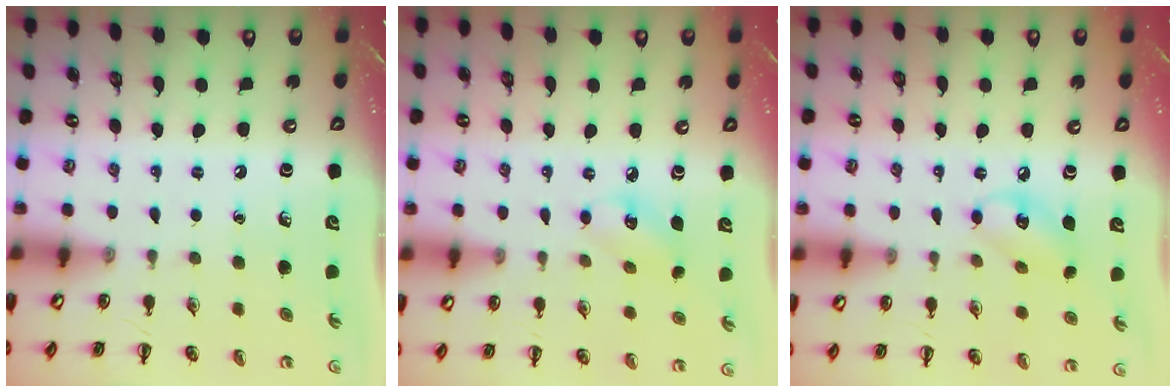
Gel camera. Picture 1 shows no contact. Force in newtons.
{"total": 4.9, "press": 4.9, "slide": 0.5}
{"total": 7.4, "press": 7.3, "slide": 1.0}